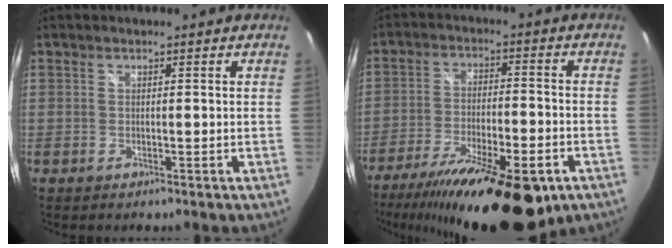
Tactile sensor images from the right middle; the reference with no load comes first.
{"total": 22.4, "force": [-15.4, 6.6, 14.9], "torque": [-0.270, -0.049, -0.238]}